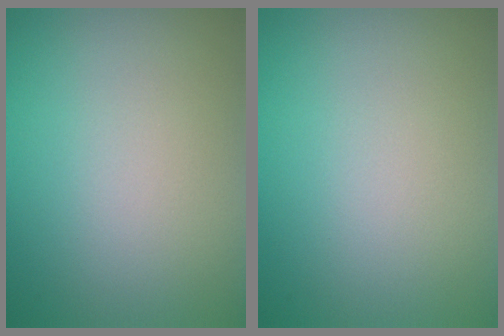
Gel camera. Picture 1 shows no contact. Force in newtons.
{"total": 0.0}